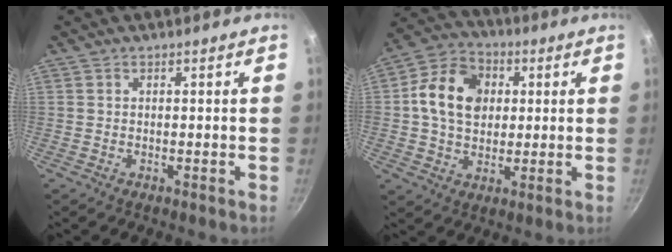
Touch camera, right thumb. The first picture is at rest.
{"total": 13.5, "force": [2.2, 10.5, 8.2], "torque": [-0.122, 0.013, 0.025]}